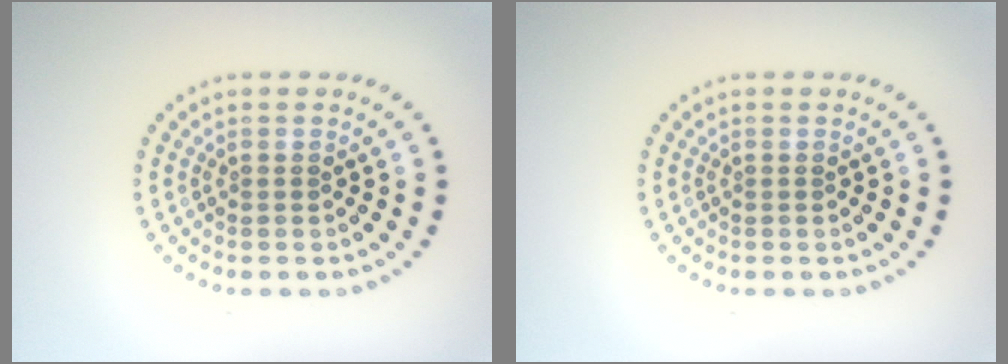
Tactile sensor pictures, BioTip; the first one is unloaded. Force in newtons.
{"total": 0.0}